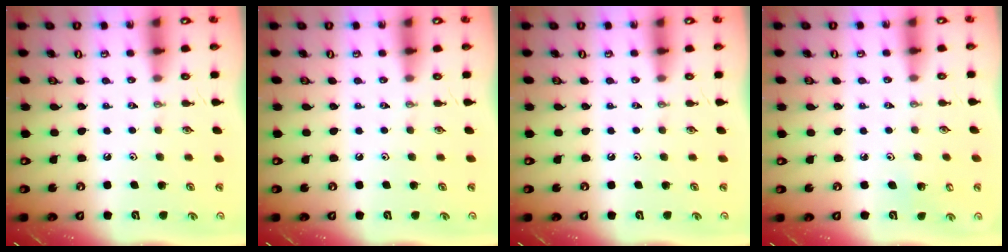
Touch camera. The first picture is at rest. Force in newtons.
{"total": 0.0}
{"total": 0.0}
{"total": 2.5, "press": 2.5, "slide": 0.2}